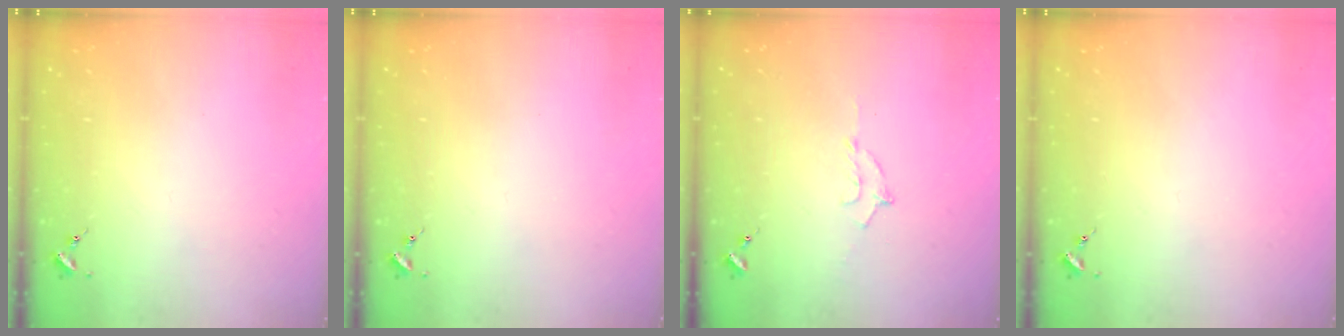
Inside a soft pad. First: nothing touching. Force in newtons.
{"total": 0.0}
{"total": 7.2, "press": 7.1, "slide": 1.1}
{"total": 0.0}